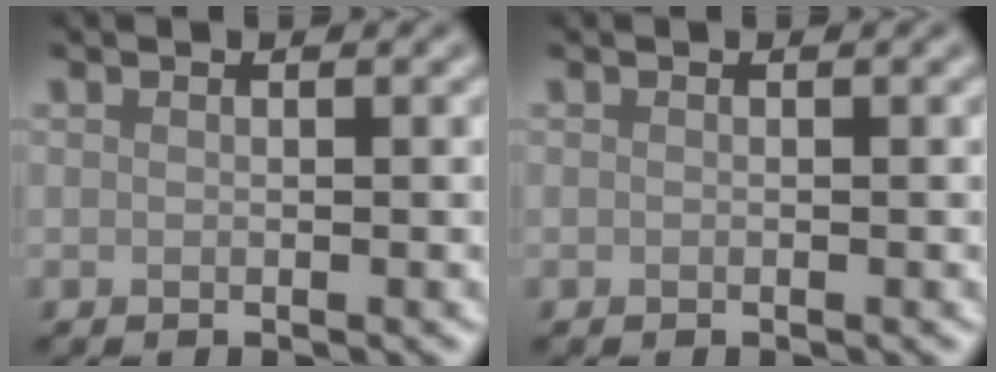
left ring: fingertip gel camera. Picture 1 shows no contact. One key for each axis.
{"total": 0.0}